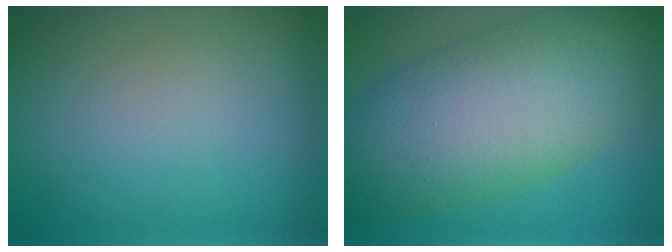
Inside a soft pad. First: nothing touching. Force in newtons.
{"total": 13.0, "press": 13.0, "slide": 0.2}